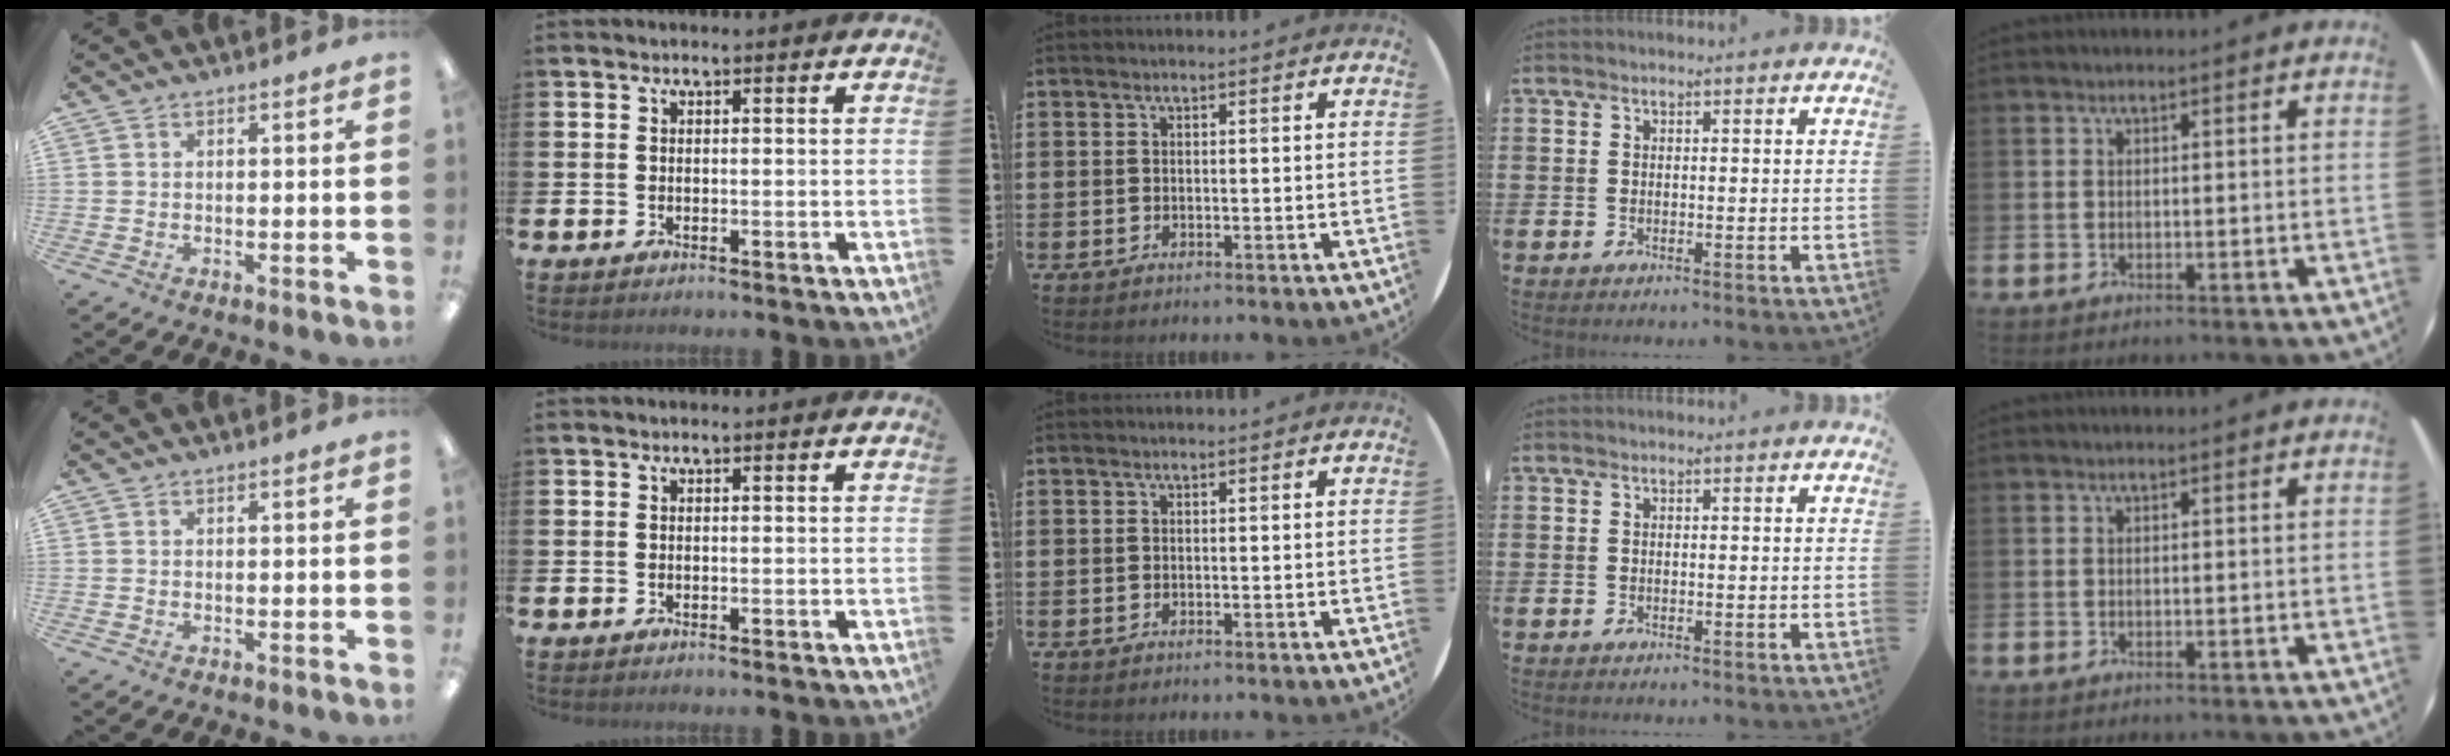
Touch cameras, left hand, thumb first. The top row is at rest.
{}